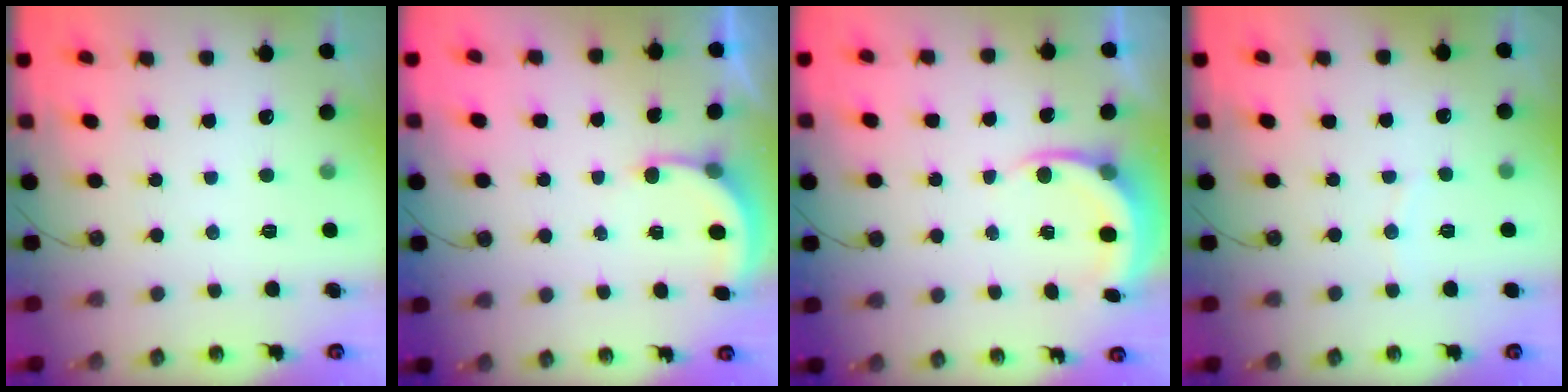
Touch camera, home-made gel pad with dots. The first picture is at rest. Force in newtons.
{"total": 2.9, "press": 2.9, "slide": 0.2}
{"total": 7.1, "press": 7.1, "slide": 0.5}
{"total": 3.0, "press": 2.9, "slide": 0.7}